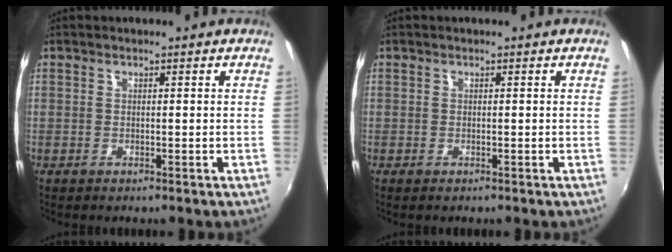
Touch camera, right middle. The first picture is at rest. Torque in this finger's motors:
{"motor_torque": [0.33, -1.13, 0.04, 0.01]}